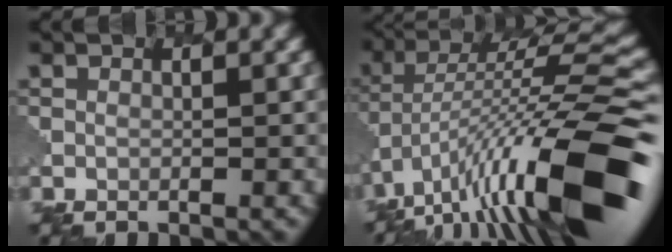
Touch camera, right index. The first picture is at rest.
{"total": 14.8, "force": [-6.1, 4.1, 12.9], "torque": [-0.222, 0.018, -0.098]}